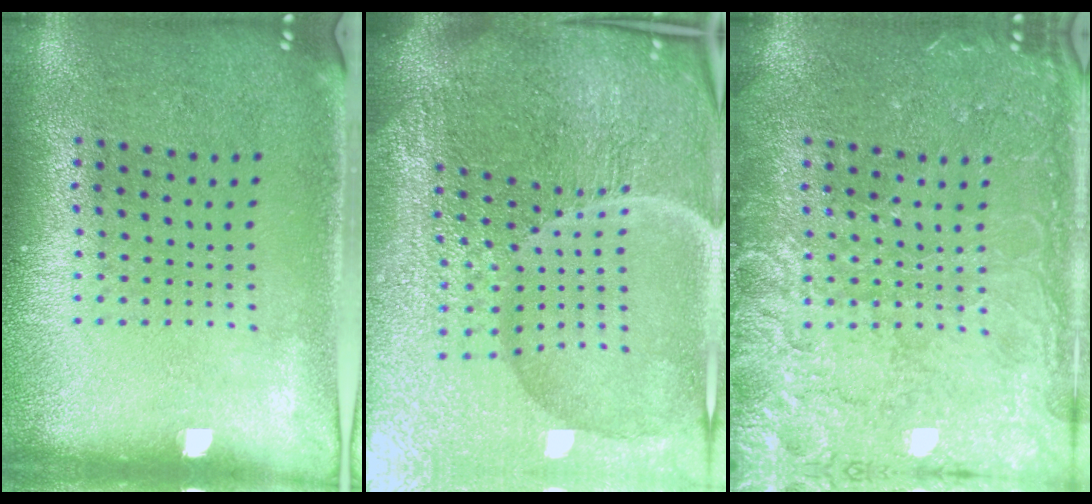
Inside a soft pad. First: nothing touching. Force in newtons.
{"total": 7.2, "press": 6.3, "slide": 3.4}
{"total": 5.4, "press": 5.4, "slide": 0.7}